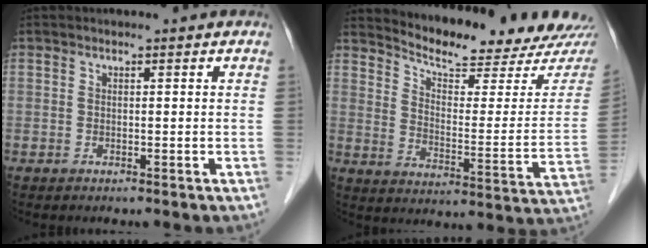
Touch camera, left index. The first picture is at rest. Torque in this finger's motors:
{"motor_torque": [0.12, -0.17, 0.15, 0.03]}